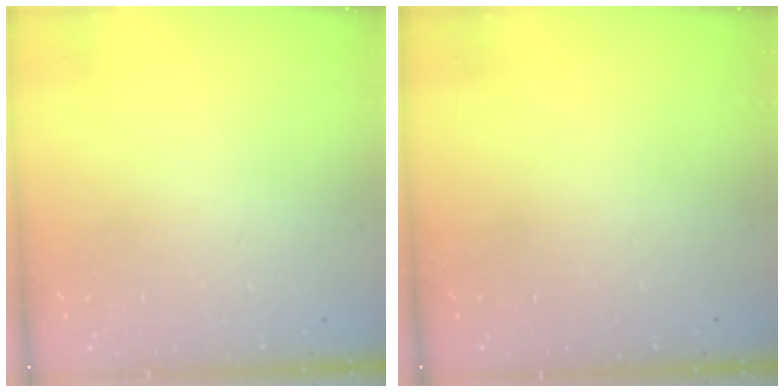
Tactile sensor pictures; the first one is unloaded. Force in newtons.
{"total": 0.0}